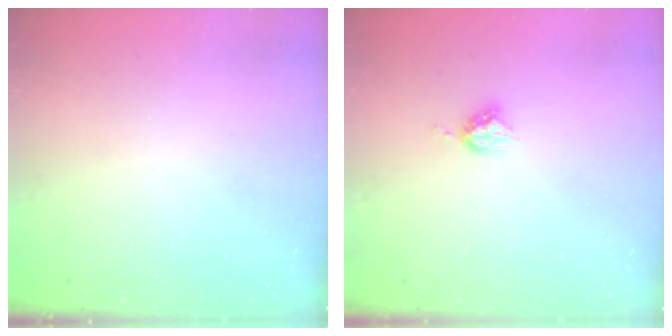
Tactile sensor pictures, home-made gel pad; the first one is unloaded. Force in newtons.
{"total": 5.1, "press": 5.1, "slide": 0.0}